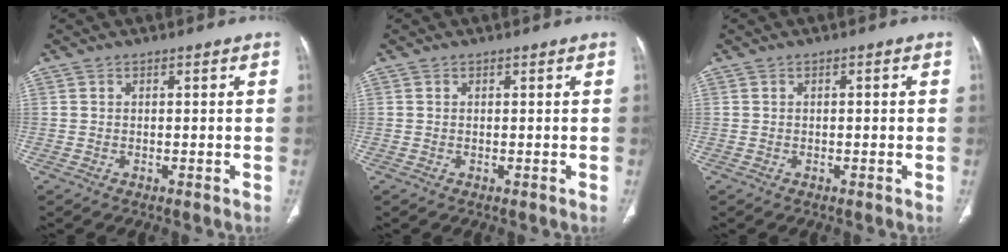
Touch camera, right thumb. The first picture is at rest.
{"total": 0.0}
{"total": 0.9, "force": [0.0, 0.3, 0.8], "torque": [-0.015, 0.001, 0.001]}